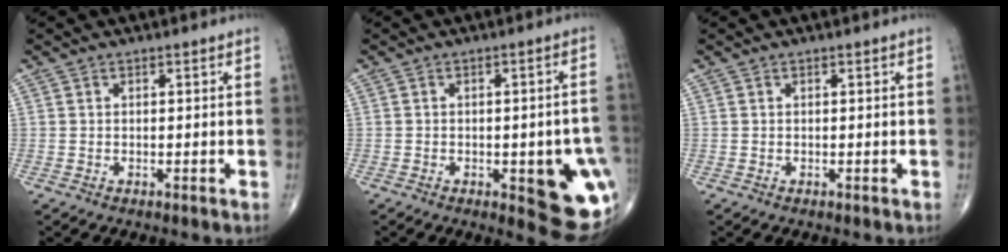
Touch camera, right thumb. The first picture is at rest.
{"total": 14.8, "force": [-3.5, 5.4, 13.3], "torque": [-0.116, 0.005, -0.023]}
{"total": 0.0}